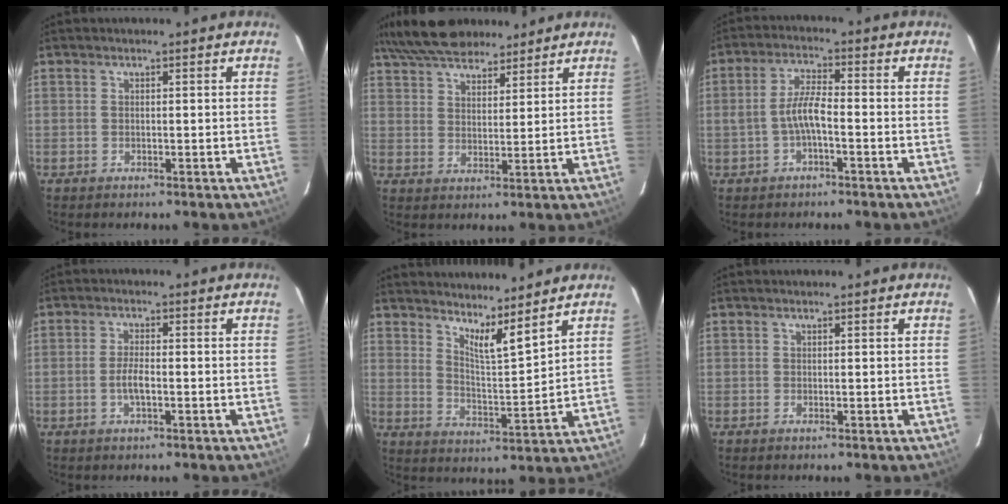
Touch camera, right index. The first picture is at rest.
{"total": 13.3, "force": [11.0, 4.9, 5.6], "torque": [-0.113, 0.050, 0.182]}
{"total": 5.0, "force": [-1.7, 1.1, 4.5], "torque": [-0.094, 0.010, -0.031]}
{"total": 3.3, "force": [-1.0, 0.9, 3.0], "torque": [-0.063, 0.000, -0.019]}
{"total": 7.8, "force": [6.7, 0.2, 4.0], "torque": [-0.060, -0.016, 0.108]}
{"total": 0.0}